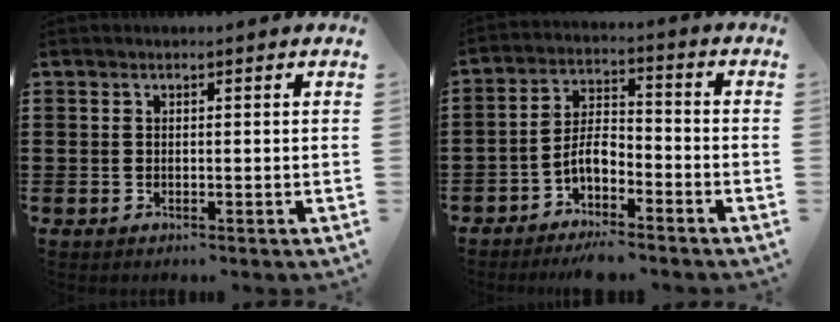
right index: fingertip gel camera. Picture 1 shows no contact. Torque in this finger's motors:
{"motor_torque": [2.14, 0.00, 0.70, 0.17]}